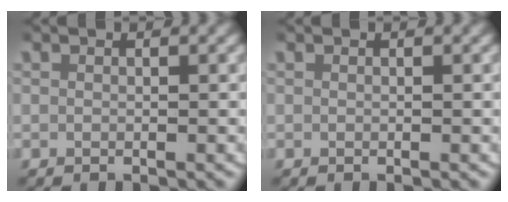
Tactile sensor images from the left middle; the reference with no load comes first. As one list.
[{"total": 0.0}]